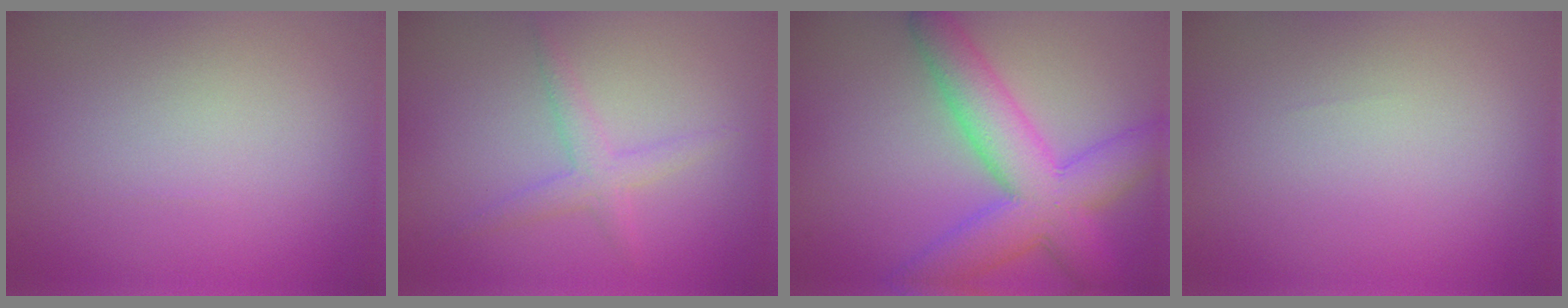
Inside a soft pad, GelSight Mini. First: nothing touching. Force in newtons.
{"total": 2.0, "press": 2.0, "slide": 0.1}
{"total": 8.0, "press": 8.0, "slide": 0.2}
{"total": 0.0}